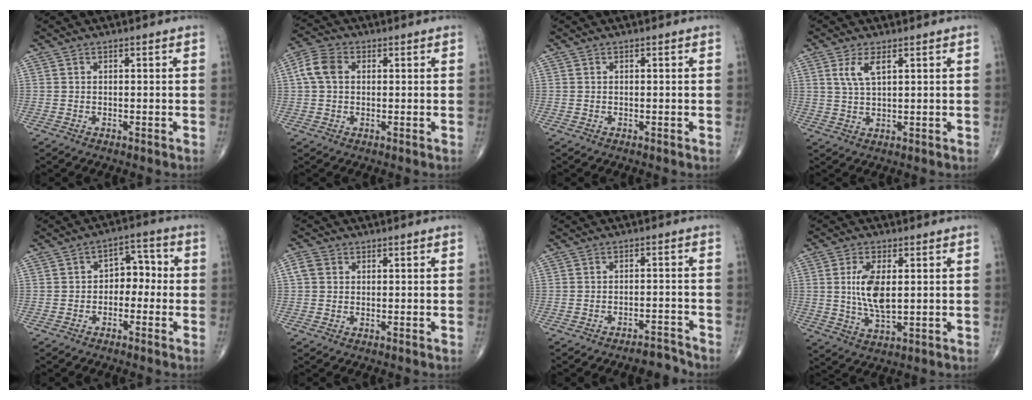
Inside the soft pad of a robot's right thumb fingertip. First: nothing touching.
{"total": 5.5, "force": [0.9, 3.9, 3.8], "torque": [-0.084, 0.017, 0.012]}
{"total": 0.0}
{"total": 4.2, "force": [1.8, 1.4, 3.5], "torque": [-0.071, -0.003, 0.042]}
{"total": 5.9, "force": [-1.0, 4.2, 4.0], "torque": [-0.029, 0.032, -0.030]}
{"total": 2.4, "force": [0.5, 2.0, 1.2], "torque": [-0.026, 0.008, 0.008]}
{"total": 3.1, "force": [-3.0, 0.6, 0.4], "torque": [-0.004, 0.029, -0.045]}
{"total": 5.8, "force": [0.9, 2.7, 5.0], "torque": [-0.097, -0.009, 0.019]}